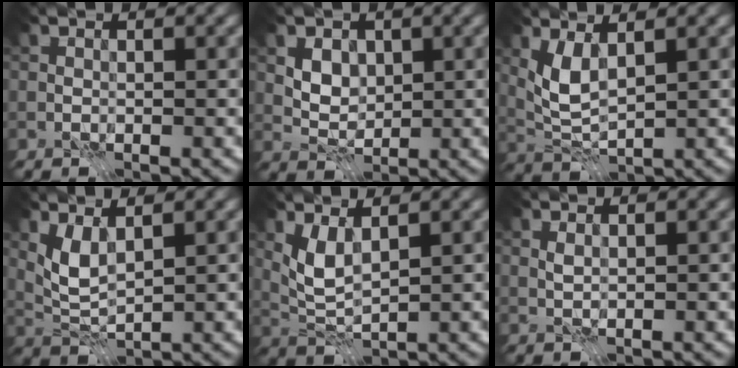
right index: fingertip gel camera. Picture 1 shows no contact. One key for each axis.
{"total": 2.9, "fx": 0.9, "fy": 2.2, "fz": 1.6, "tx": -0.028, "ty": -0.007, "tz": 0.017}
{"total": 3.5, "fx": 1.4, "fy": 1.4, "fz": 2.9, "tx": -0.071, "ty": -0.007, "tz": 0.034}
{"total": 3.1, "fx": 1.5, "fy": 1.2, "fz": 2.4, "tx": -0.060, "ty": -0.008, "tz": 0.037}
{"total": 3.2, "fx": 1.5, "fy": 1.2, "fz": 2.5, "tx": -0.065, "ty": -0.008, "tz": 0.037}
{"total": 0.7, "fx": 0.3, "fy": 0.2, "fz": 0.6, "tx": -0.018, "ty": 0.001, "tz": 0.008}